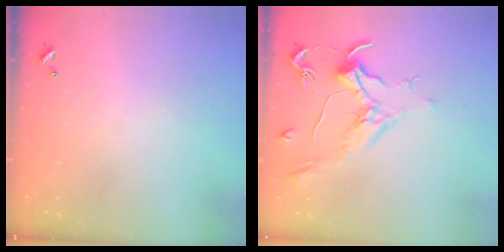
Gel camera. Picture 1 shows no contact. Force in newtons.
{"total": 1.8, "press": 1.6, "slide": 0.9}